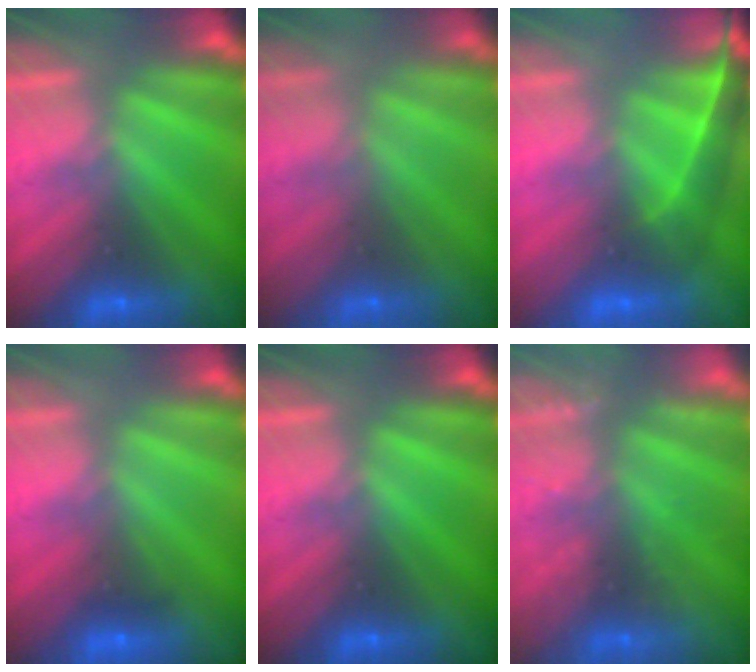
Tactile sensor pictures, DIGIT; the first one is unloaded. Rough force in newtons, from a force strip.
{"total": 9.1}
{"total": 4.4}
{"total": 1.8}
{"total": 0.0}
{"total": 2.4}